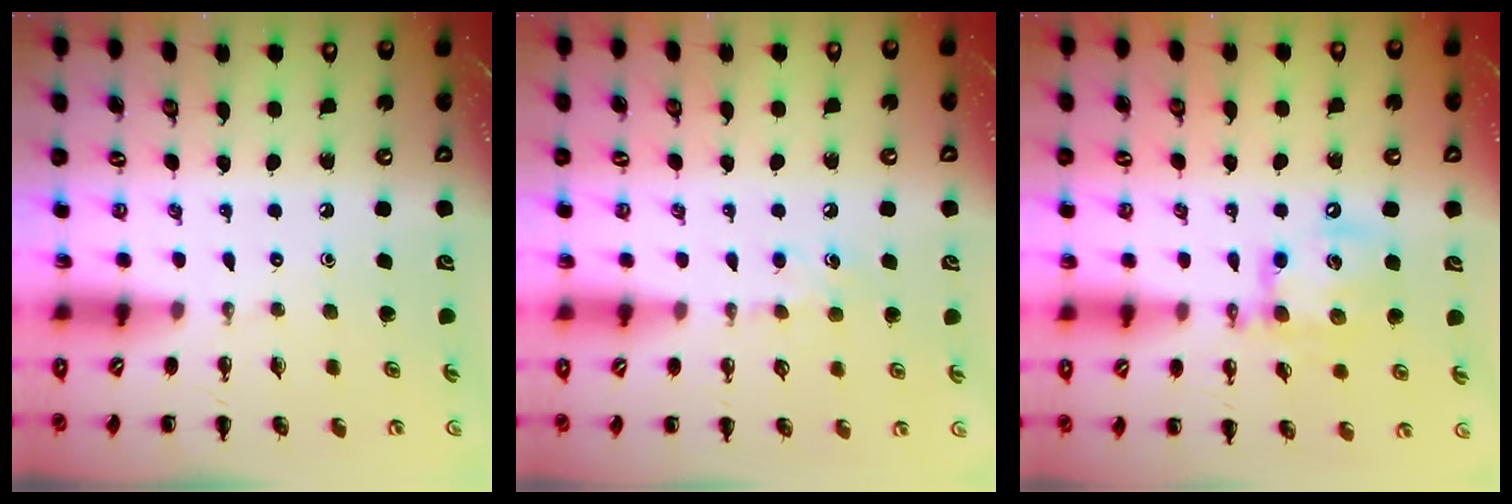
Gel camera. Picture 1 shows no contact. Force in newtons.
{"total": 4.9, "press": 4.6, "slide": 1.5}
{"total": 13.9, "press": 13.7, "slide": 2.3}